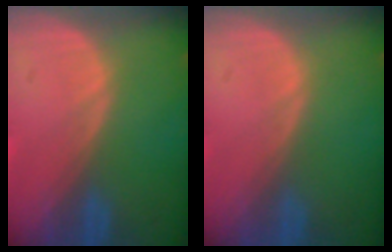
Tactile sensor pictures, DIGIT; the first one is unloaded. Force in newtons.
{"total": 0.0}